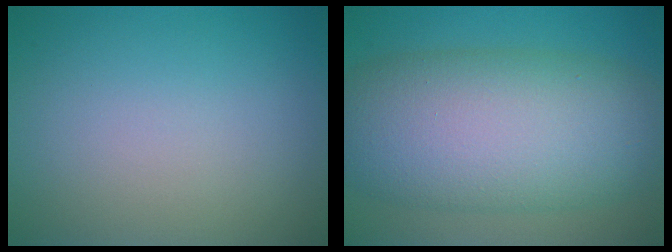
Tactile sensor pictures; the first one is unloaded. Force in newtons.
{"total": 12.5, "press": 12.5, "slide": 0.5}